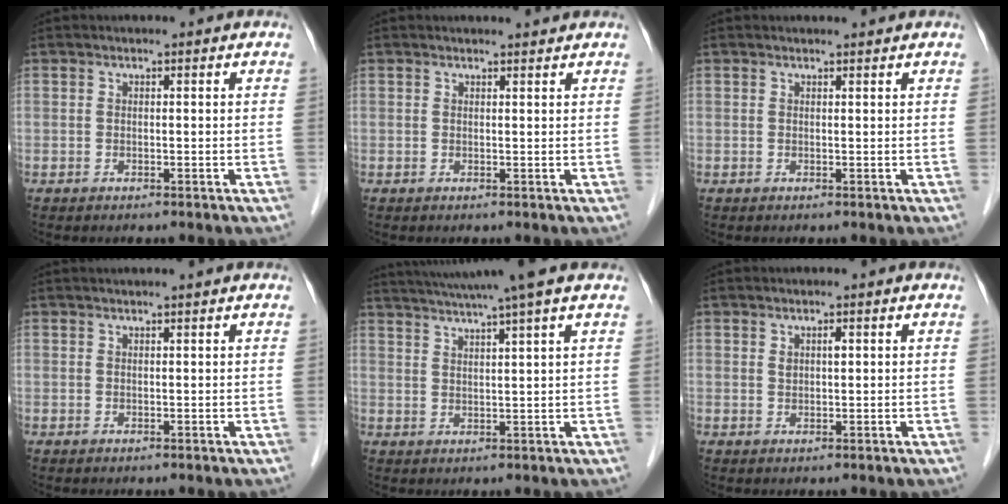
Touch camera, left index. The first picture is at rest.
{"total": 1.4, "force": [1.3, -0.1, 0.1], "torque": [-0.008, 0.000, 0.019]}
{"total": 0.9, "force": [0.8, -0.1, 0.1], "torque": [-0.007, 0.000, 0.013]}
{"total": 1.7, "force": [1.4, -0.4, 0.8], "torque": [-0.007, 0.018, 0.030]}
{"total": 11.3, "force": [9.3, -1.8, 6.1], "torque": [-0.106, 0.012, 0.129]}
{"total": 1.3, "force": [0.5, 0.6, 1.1], "torque": [-0.020, 0.003, 0.010]}